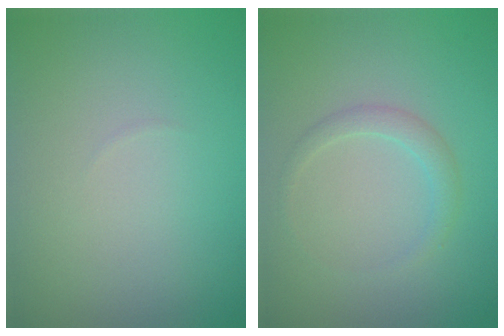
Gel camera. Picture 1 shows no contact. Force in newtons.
{"total": 1.5, "press": 1.5, "slide": 0.2}